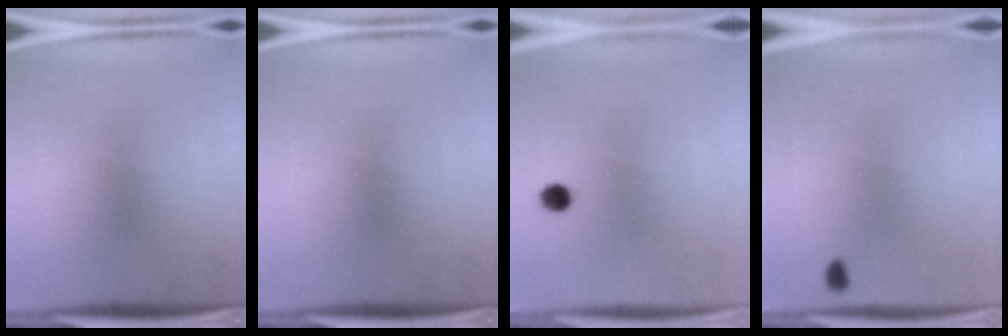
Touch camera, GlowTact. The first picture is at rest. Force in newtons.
{"total": 0.0}
{"total": 2.4}
{"total": 0.7}